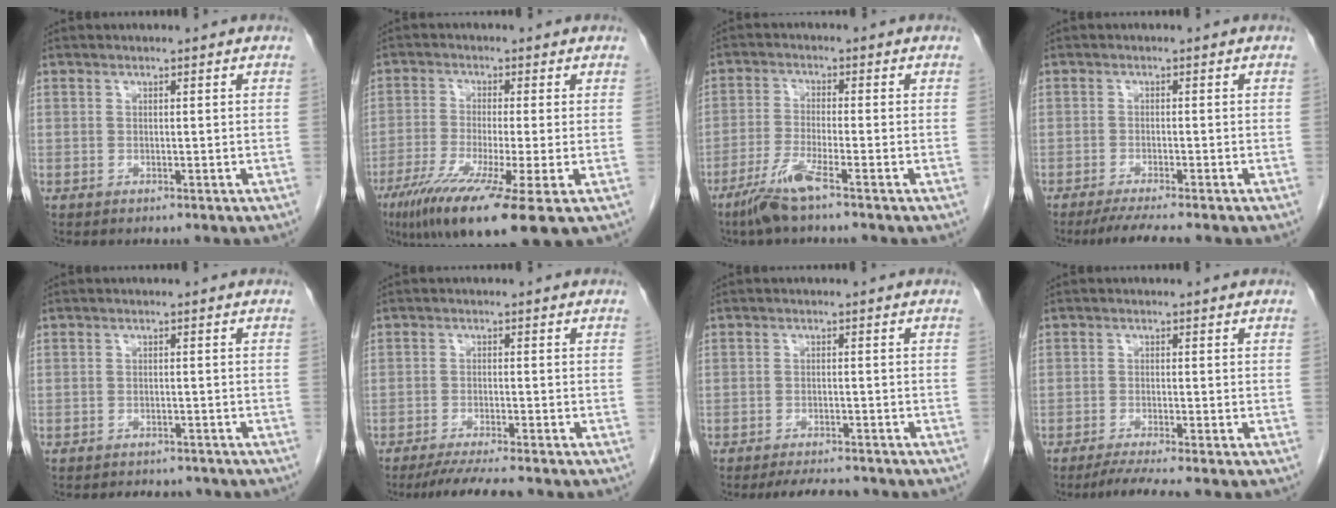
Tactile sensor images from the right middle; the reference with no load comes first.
{"total": 13.7, "force": [-7.5, 0.1, 11.4], "torque": [-0.194, -0.044, -0.125]}
{"total": 5.5, "force": [-3.7, -0.2, 4.0], "torque": [-0.085, -0.013, -0.079]}
{"total": 5.0, "force": [-4.1, -0.3, 2.8], "torque": [-0.045, -0.015, -0.067]}
{"total": 6.0, "force": [-5.4, 2.1, 1.6], "torque": [-0.022, -0.001, -0.063]}
{"total": 6.6, "force": [-5.6, -0.2, 3.4], "torque": [-0.049, -0.019, -0.090]}
{"total": 5.7, "force": [-5.2, 1.2, 2.0], "torque": [-0.030, -0.011, -0.077]}
{"total": 3.9, "force": [-3.2, -0.9, 2.1], "torque": [-0.038, -0.015, -0.059]}